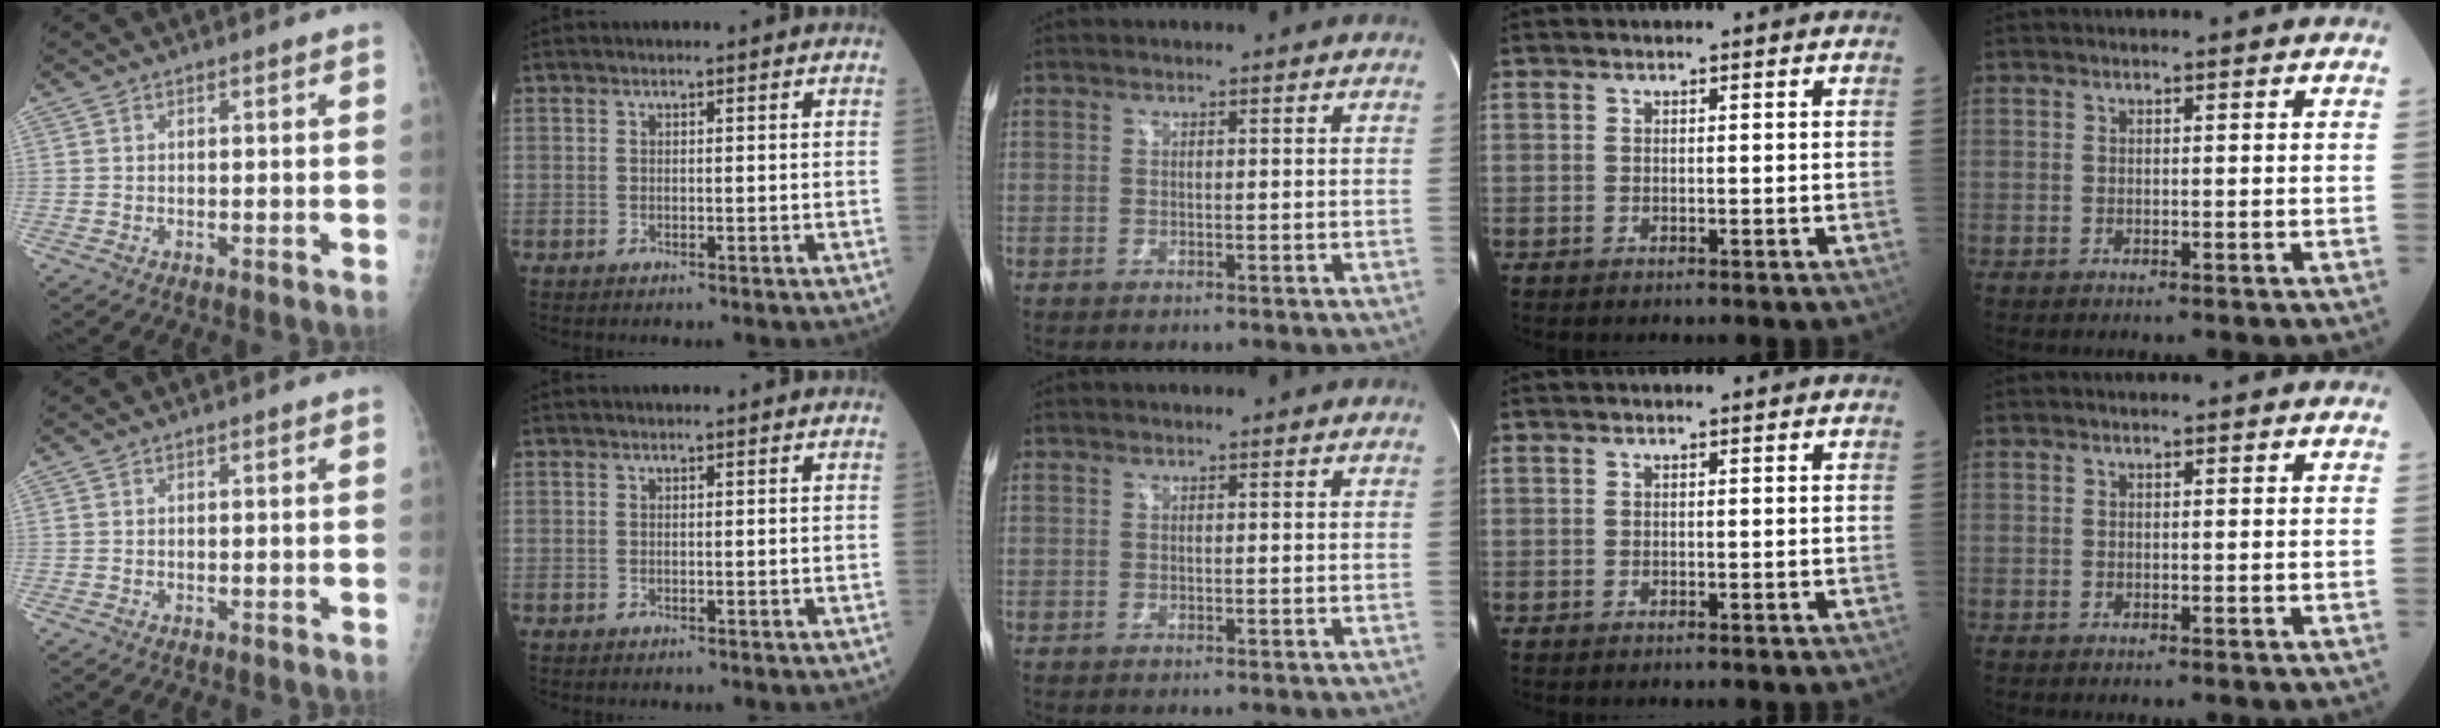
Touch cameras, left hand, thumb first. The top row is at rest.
{}